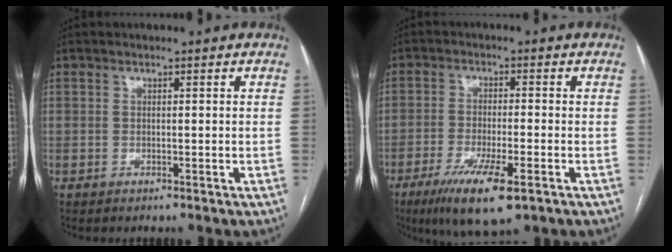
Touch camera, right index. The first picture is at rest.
{"total": 10.0, "force": [-5.7, 1.6, 8.1], "torque": [-0.144, -0.025, -0.092]}